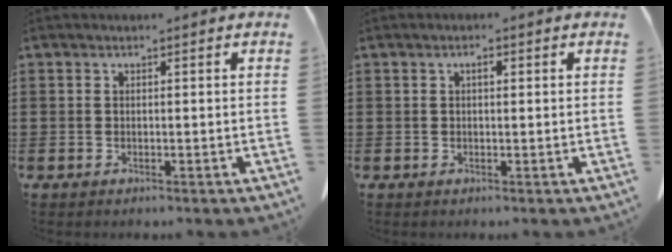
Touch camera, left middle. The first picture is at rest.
{"total": 1.2, "force": [0.3, 0.4, 1.1], "torque": [-0.022, 0.004, 0.004]}